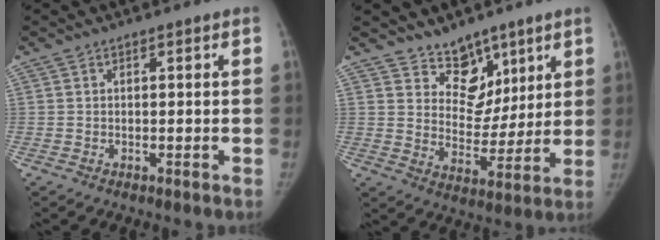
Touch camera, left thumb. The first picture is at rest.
{"total": 9.6, "force": [7.0, 6.0, 2.6], "torque": [0.001, -0.053, 0.126]}